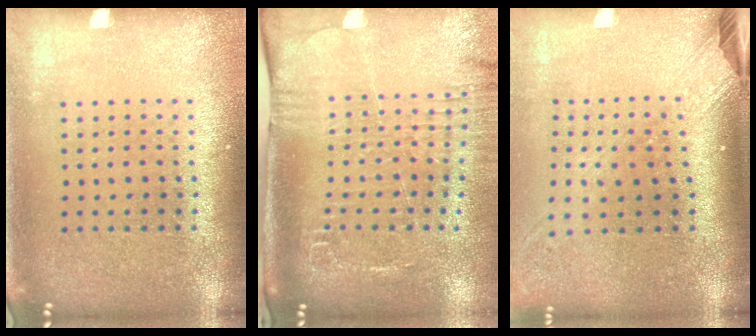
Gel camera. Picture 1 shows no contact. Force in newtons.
{"total": 2.6, "press": 2.0, "slide": 1.6}
{"total": 2.4, "press": 1.7, "slide": 1.6}